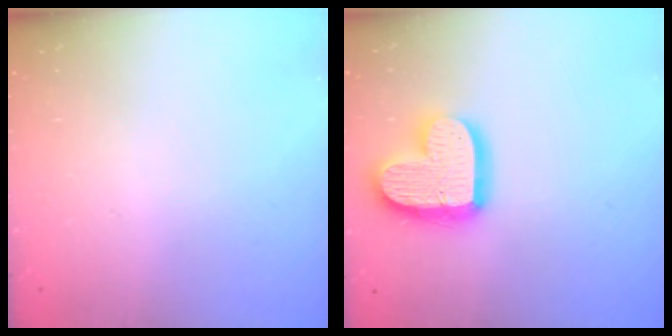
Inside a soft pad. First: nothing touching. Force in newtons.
{"total": 16.7, "press": 16.6, "slide": 1.2}